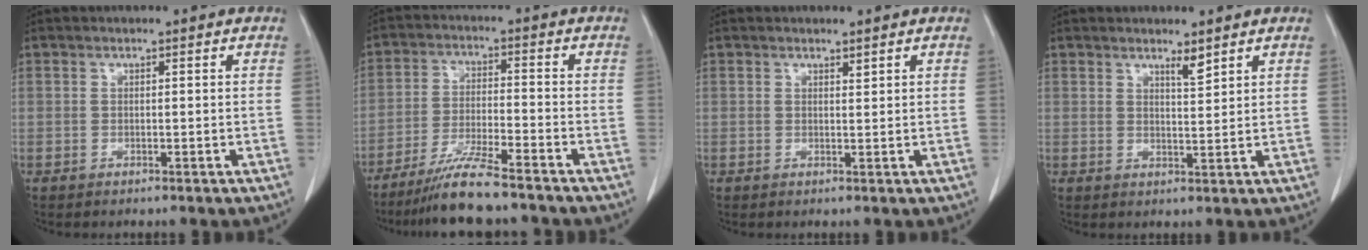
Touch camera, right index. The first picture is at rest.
{"total": 8.6, "force": [-7.2, -0.1, 4.8], "torque": [-0.087, -0.028, -0.130]}
{"total": 0.6, "force": [0.6, 0.0, 0.3], "torque": [-0.007, -0.006, 0.009]}
{"total": 2.3, "force": [1.9, 0.1, 1.3], "torque": [-0.026, -0.007, 0.035]}